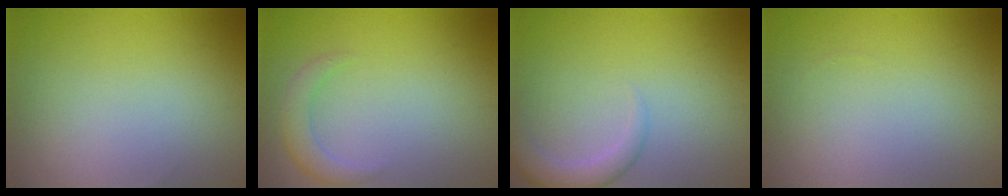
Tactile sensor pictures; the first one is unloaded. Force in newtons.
{"total": 2.1, "press": 2.1, "slide": 0.2}
{"total": 2.5, "press": 2.5, "slide": 0.2}
{"total": 0.0}